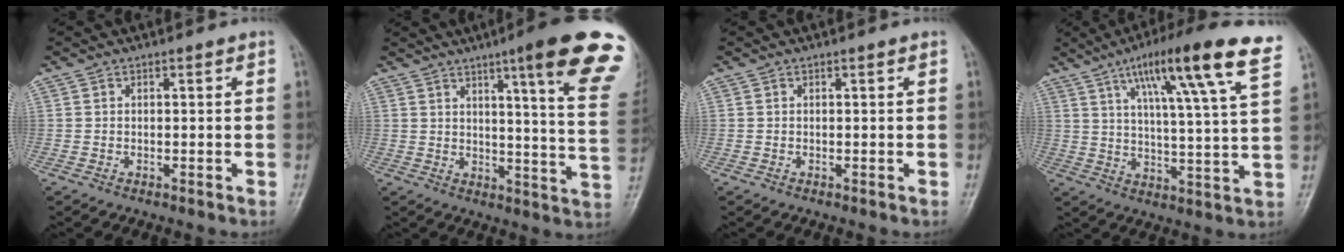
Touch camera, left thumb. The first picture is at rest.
{"total": 20.2, "force": [11.9, 1.5, 16.3], "torque": [-0.193, -0.059, 0.141]}
{"total": 0.0}
{"total": 18.4, "force": [10.0, 1.7, 15.3], "torque": [-0.229, -0.027, 0.148]}